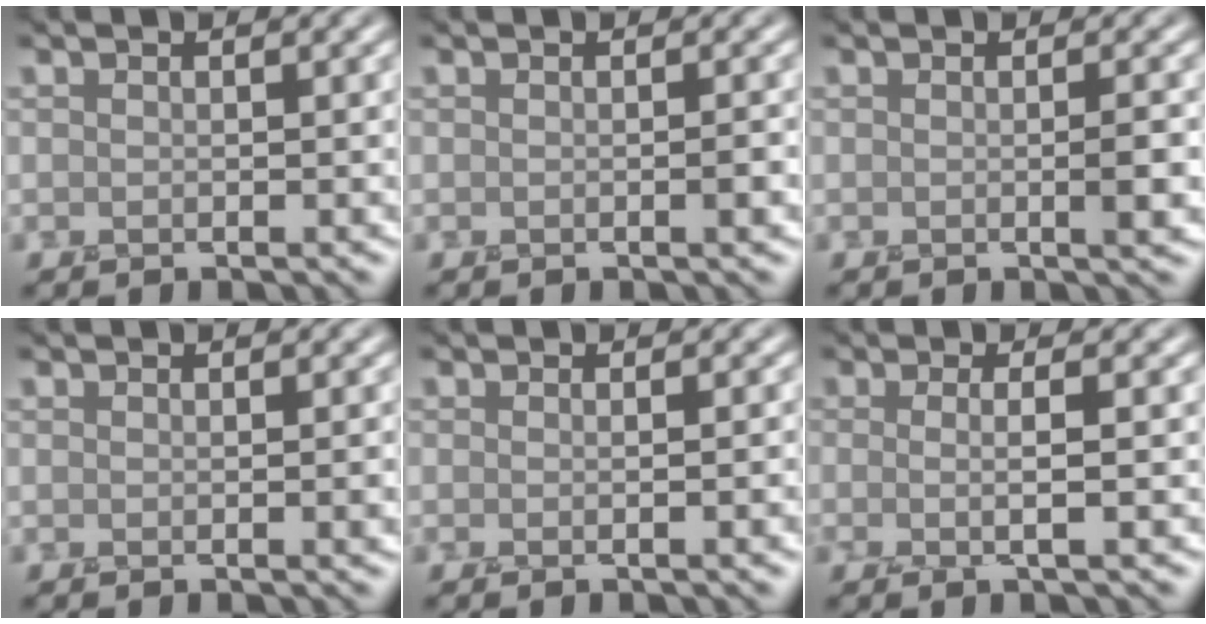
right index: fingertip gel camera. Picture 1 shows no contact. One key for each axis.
{"total": 0.9, "fx": -0.2, "fy": 0.1, "fz": 0.8, "tx": -0.011, "ty": -0.005, "tz": -0.002}
{"total": 1.7, "fx": -0.3, "fy": 0.2, "fz": 1.6, "tx": -0.025, "ty": -0.006, "tz": -0.003}
{"total": 1.0, "fx": 0.0, "fy": 0.2, "fz": 0.9, "tx": -0.011, "ty": -0.002, "tz": 0.000}
{"total": 2.4, "fx": -0.3, "fy": 0.8, "fz": 2.2, "tx": -0.010, "ty": -0.001, "tz": -0.007}
{"total": 2.4, "fx": -0.3, "fy": 0.6, "fz": 2.3, "tx": -0.036, "ty": -0.008, "tz": -0.012}